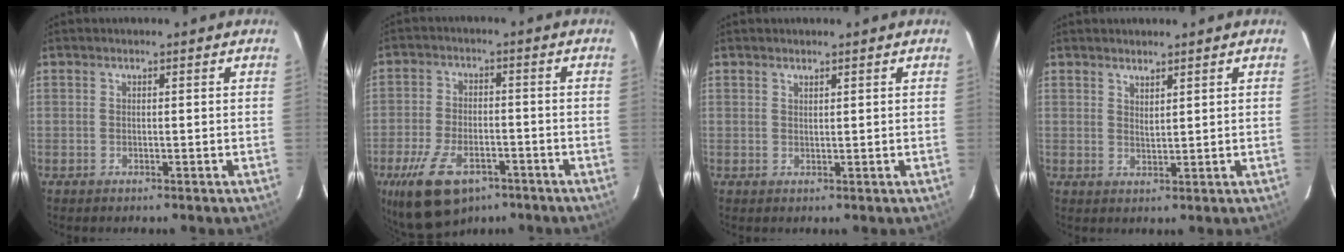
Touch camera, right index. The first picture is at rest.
{"total": 13.8, "force": [-8.3, 6.9, 8.6], "torque": [-0.191, -0.023, -0.142]}
{"total": 0.8, "force": [0.7, 0.2, 0.3], "torque": [-0.005, 0.001, 0.013]}
{"total": 2.0, "force": [1.7, 0.4, 0.9], "torque": [-0.015, -0.001, 0.030]}